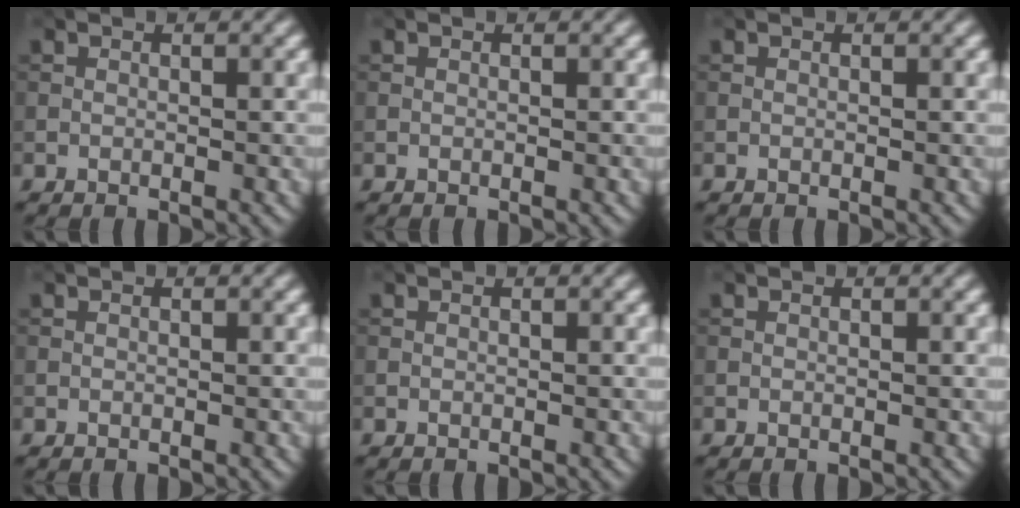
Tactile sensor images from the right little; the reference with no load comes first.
{"total": 0.0}
{"total": 0.0}
{"total": 0.0}
{"total": 0.0}
{"total": 0.0}